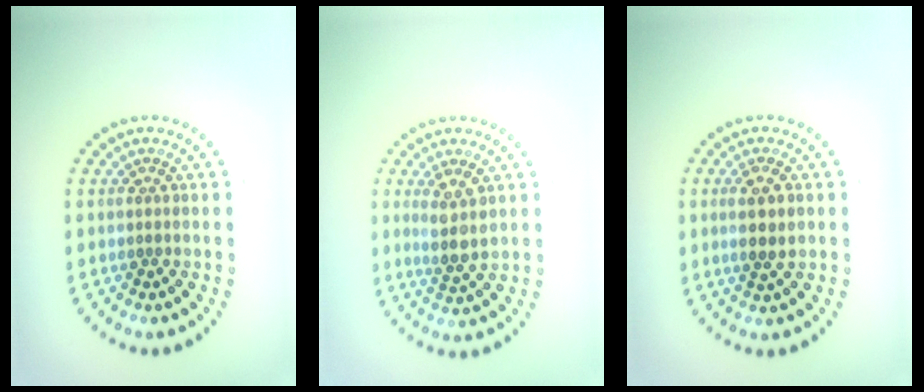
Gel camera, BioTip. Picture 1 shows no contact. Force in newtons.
{"total": 2.5, "press": 2.2, "slide": 1.2}
{"total": 2.6, "press": 2.4, "slide": 0.8}